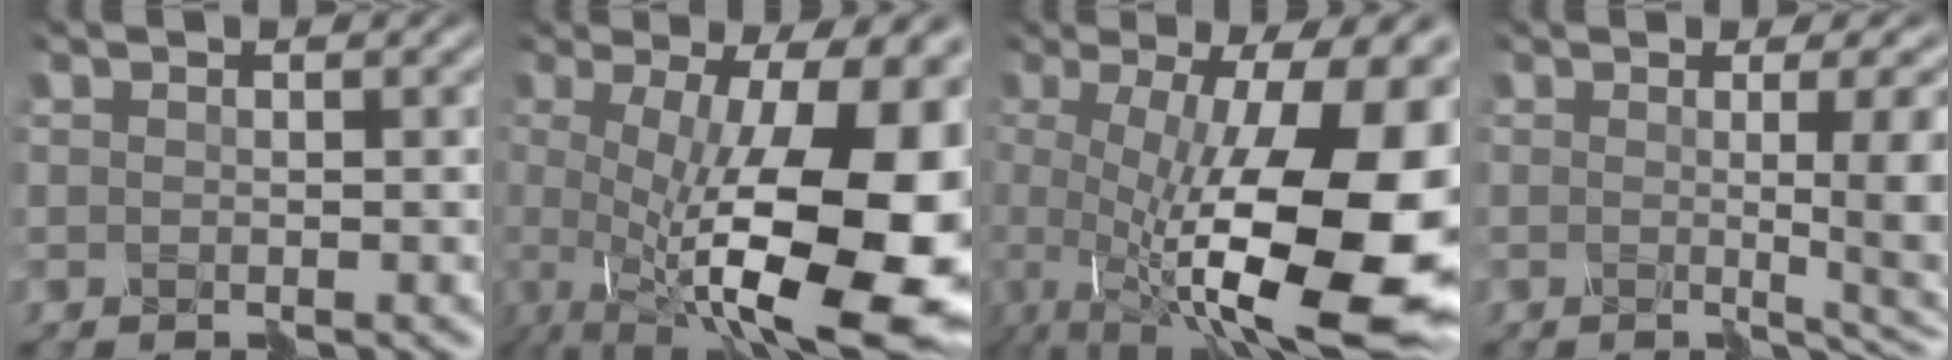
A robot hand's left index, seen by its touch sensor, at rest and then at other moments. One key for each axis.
{"total": 16.7, "fx": -2.1, "fy": 5.4, "fz": 15.7, "tx": -0.209, "ty": -0.017, "tz": -0.013}
{"total": 15.0, "fx": -1.6, "fy": 4.5, "fz": 14.2, "tx": -0.201, "ty": -0.010, "tz": -0.016}
{"total": 6.8, "fx": -0.4, "fy": 1.6, "fz": 6.6, "tx": -0.068, "ty": -0.004, "tz": -0.002}